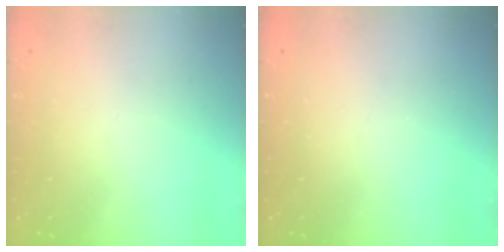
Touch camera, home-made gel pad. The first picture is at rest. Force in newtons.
{"total": 0.0}